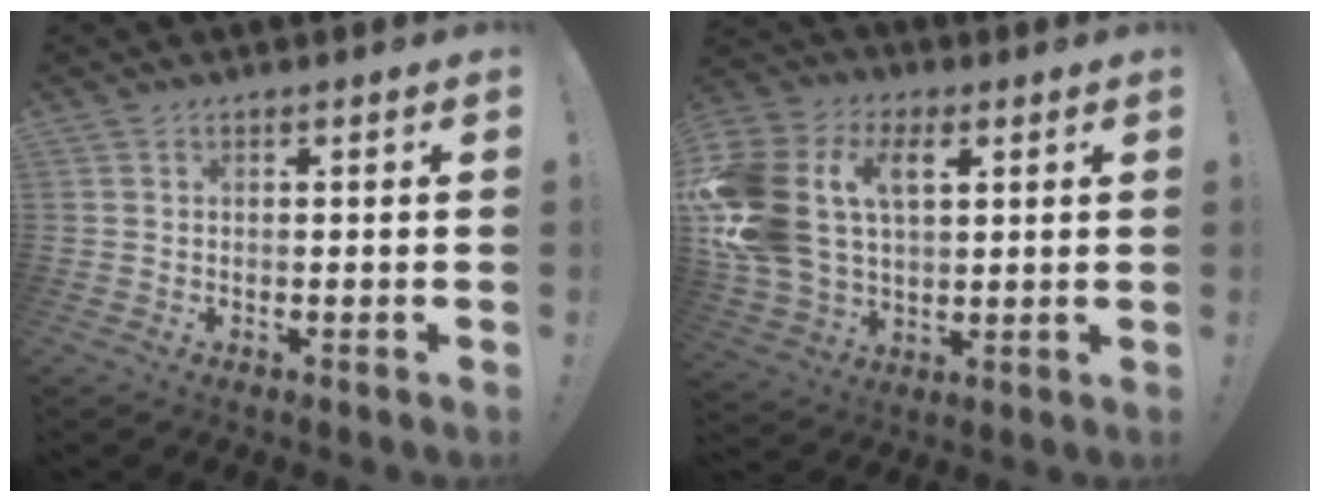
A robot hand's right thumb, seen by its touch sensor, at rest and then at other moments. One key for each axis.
{"total": 21.7, "fx": 6.2, "fy": 15.4, "fz": 14.0, "tx": -0.287, "ty": -0.019, "tz": 0.112}